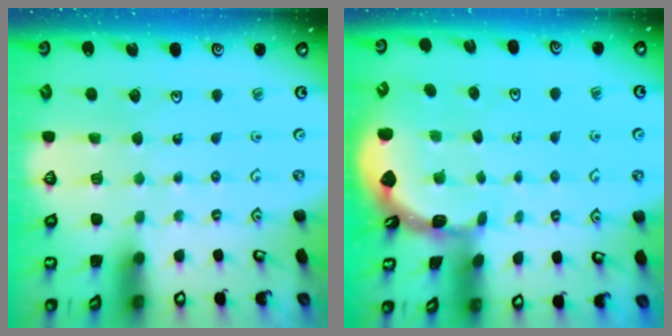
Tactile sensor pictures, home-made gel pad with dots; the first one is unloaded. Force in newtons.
{"total": 1.8, "press": 1.8, "slide": 0.1}